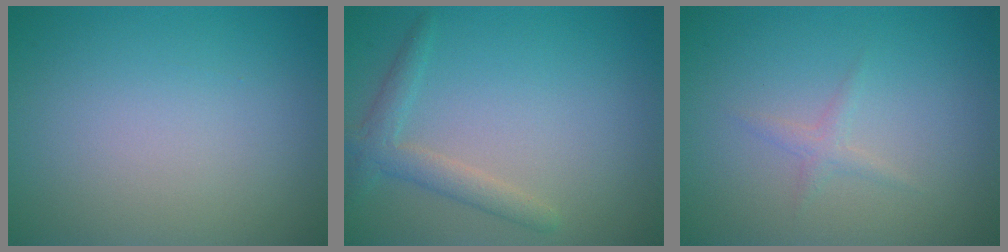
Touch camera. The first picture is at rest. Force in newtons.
{"total": 2.3, "press": 2.3, "slide": 0.2}
{"total": 1.0, "press": 1.0, "slide": 0.1}